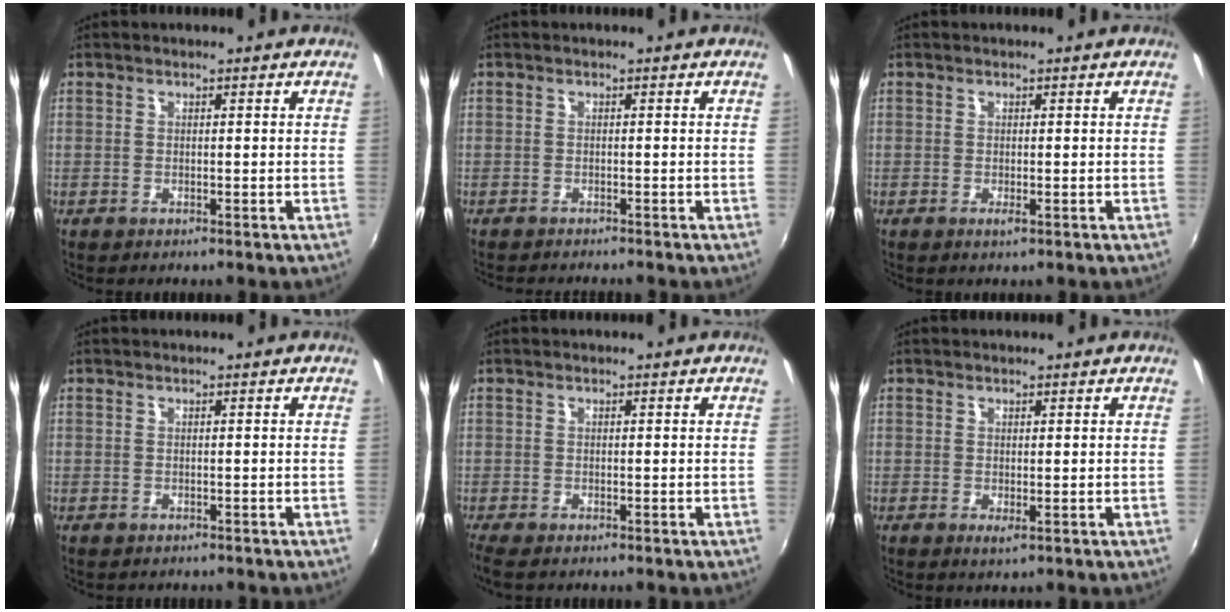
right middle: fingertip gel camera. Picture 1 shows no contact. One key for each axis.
{"total": 3.0, "fx": -2.8, "fy": 0.3, "fz": 0.9, "tx": -0.025, "ty": -0.015, "tz": -0.047}
{"total": 0.9, "fx": -0.4, "fy": 0.2, "fz": 0.8, "tx": -0.015, "ty": -0.004, "tz": -0.007}
{"total": 0.7, "fx": -0.6, "fy": 0.3, "fz": 0.1, "tx": -0.005, "ty": -0.001, "tz": -0.008}
{"total": 2.3, "fx": -1.7, "fy": 0.5, "fz": 1.5, "tx": -0.030, "ty": -0.013, "tz": -0.030}
{"total": 0.9, "fx": 0.2, "fy": 0.3, "fz": 0.8, "tx": -0.016, "ty": -0.003, "tz": 0.001}